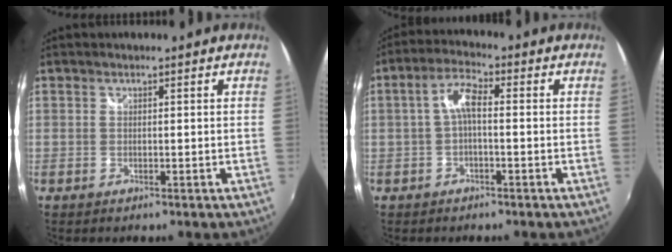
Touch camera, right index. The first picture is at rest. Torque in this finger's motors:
{"motor_torque": [0.86, 0.19, 0.35, 0.09]}